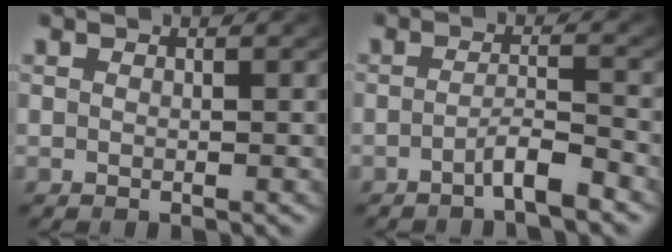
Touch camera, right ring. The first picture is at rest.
{"total": 2.5, "force": [-2.0, 0.1, 1.5], "torque": [-0.023, -0.007, -0.035]}